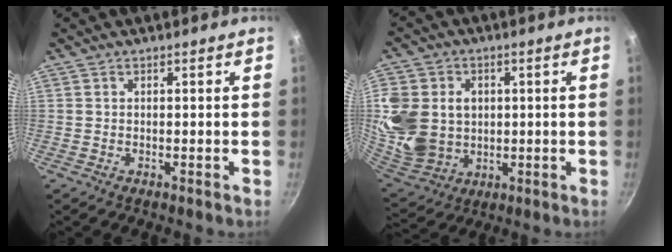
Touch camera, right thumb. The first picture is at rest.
{"total": 19.3, "force": [1.6, 15.7, 11.0], "torque": [-0.235, -0.005, 0.046]}